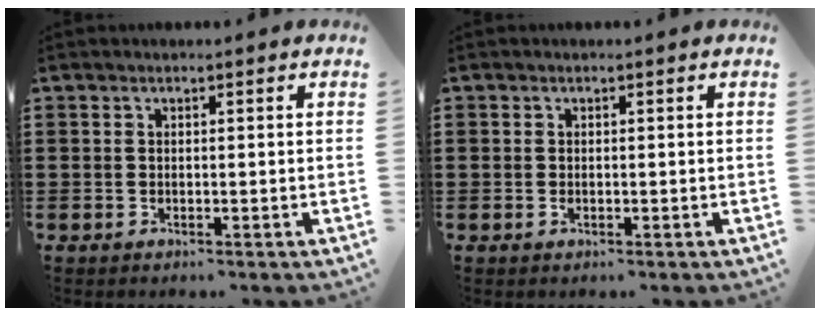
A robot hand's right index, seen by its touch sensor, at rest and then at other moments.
{"total": 0.6, "force": [-0.3, 0.4, 0.4], "torque": [-0.008, -0.002, -0.005]}